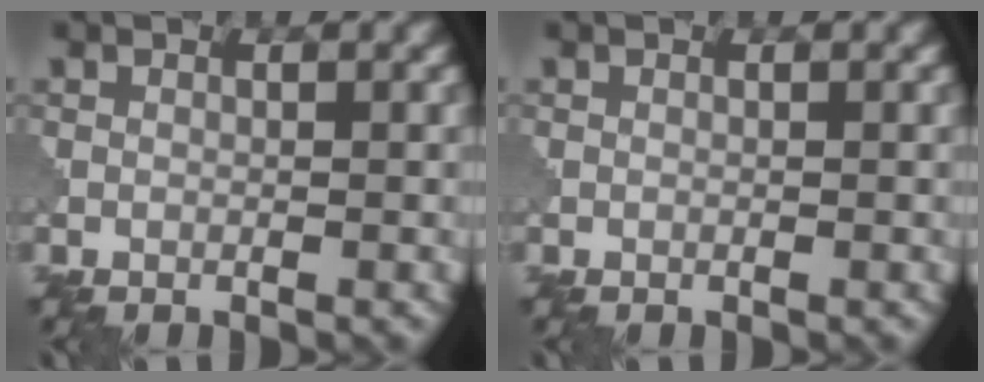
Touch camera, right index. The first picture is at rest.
{"total": 0.0}